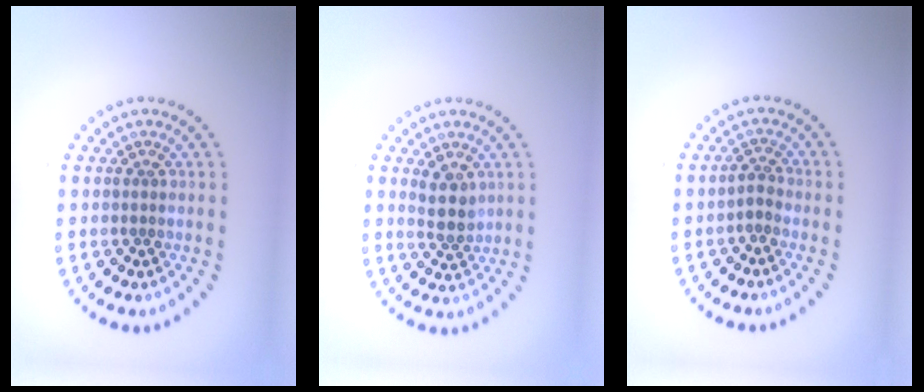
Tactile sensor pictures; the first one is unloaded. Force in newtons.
{"total": 2.4, "press": 2.3, "slide": 0.9}
{"total": 1.4, "press": 1.0, "slide": 1.0}